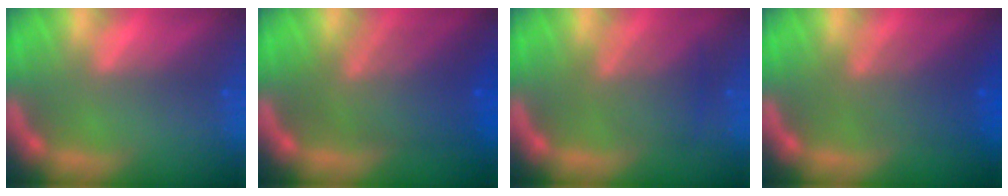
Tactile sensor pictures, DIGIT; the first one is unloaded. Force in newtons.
{"total": 8.0}
{"total": 4.6}
{"total": 5.6}